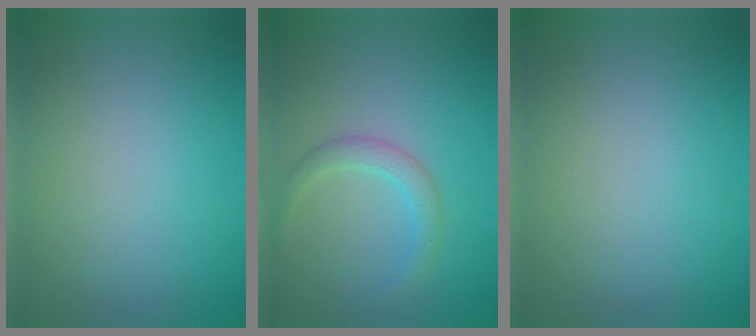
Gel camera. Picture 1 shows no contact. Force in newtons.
{"total": 2.1, "press": 2.1, "slide": 0.0}
{"total": 0.0}